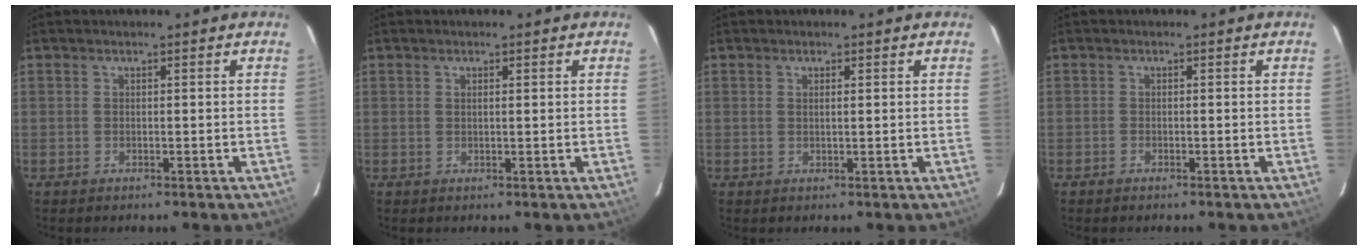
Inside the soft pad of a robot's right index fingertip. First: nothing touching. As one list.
[{"total": 0.7, "force": [0.3, 0.1, 0.6], "torque": [-0.012, 0.003, 0.007]}, {"total": 1.0, "force": [0.4, 0.1, 0.9], "torque": [-0.016, 0.003, 0.008]}, {"total": 0.5, "force": [-0.5, 0.2, 0.1], "torque": [-0.003, 0.001, -0.011]}]